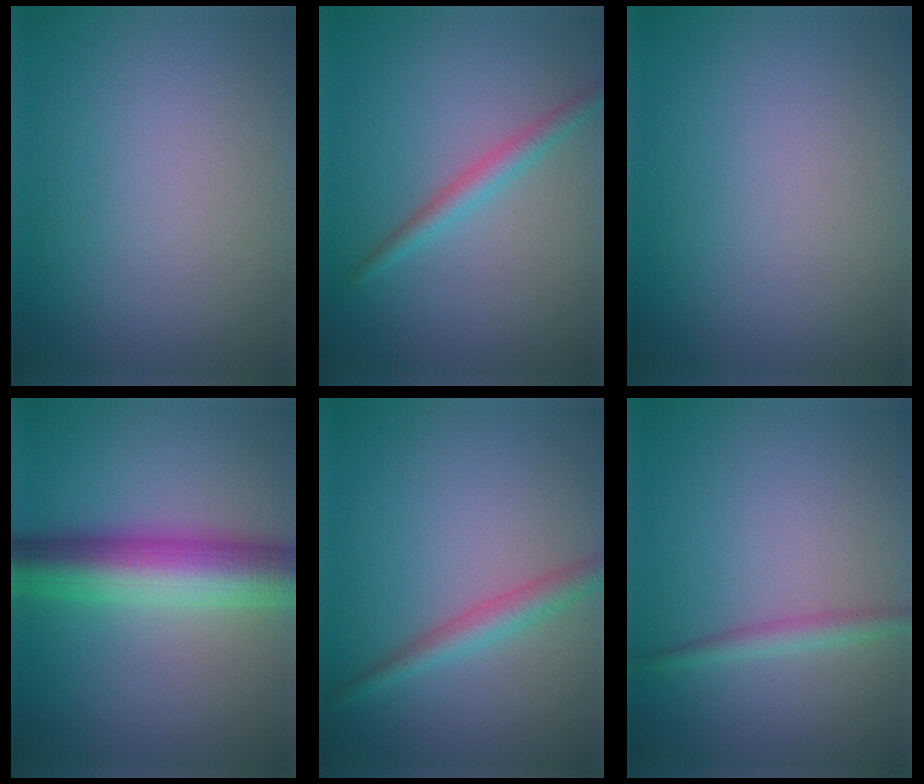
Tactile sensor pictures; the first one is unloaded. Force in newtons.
{"total": 2.1, "press": 2.1, "slide": 0.1}
{"total": 0.0}
{"total": 8.7, "press": 8.7, "slide": 0.2}
{"total": 2.6, "press": 2.6, "slide": 0.0}
{"total": 1.8, "press": 1.8, "slide": 0.0}